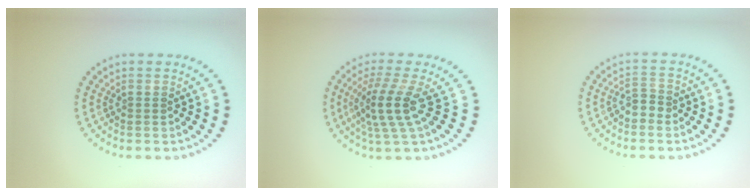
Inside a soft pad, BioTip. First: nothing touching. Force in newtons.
{"total": 3.7, "press": 2.8, "slide": 2.5}
{"total": 1.3, "press": 1.2, "slide": 0.6}